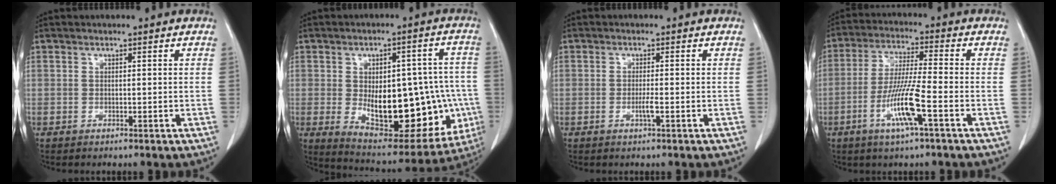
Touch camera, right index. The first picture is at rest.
{"total": 24.6, "force": [-4.0, 11.8, 21.2], "torque": [-0.280, 0.018, -0.025]}
{"total": 2.2, "force": [-0.7, 0.4, 2.0], "torque": [-0.042, -0.001, -0.011]}
{"total": 10.4, "force": [-4.1, 0.4, 9.5], "torque": [-0.191, -0.010, -0.079]}